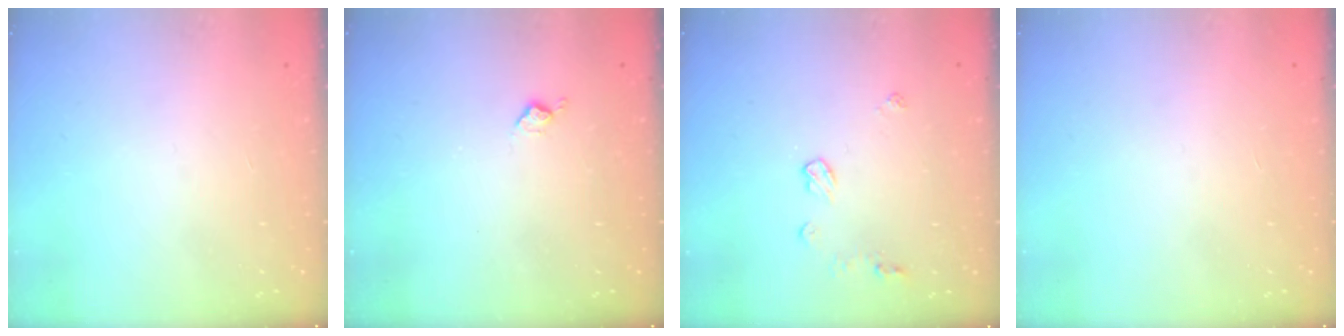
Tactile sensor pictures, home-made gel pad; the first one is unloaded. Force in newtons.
{"total": 6.1, "press": 6.1, "slide": 0.7}
{"total": 6.5, "press": 6.5, "slide": 0.2}
{"total": 0.0}